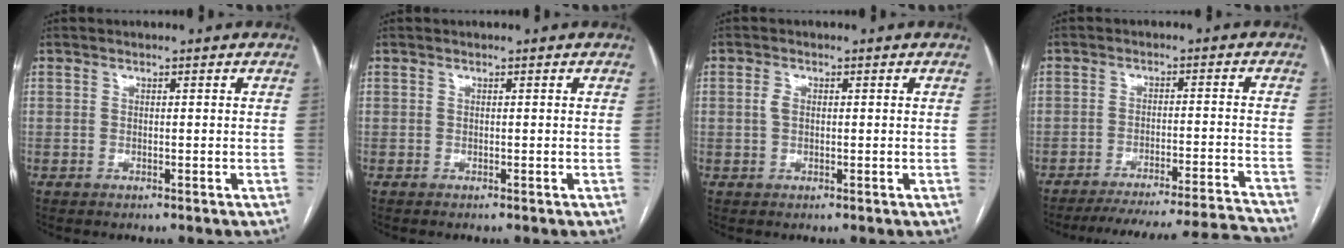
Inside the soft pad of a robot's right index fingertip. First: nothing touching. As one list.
[{"total": 0.0}, {"total": 1.6, "force": [0.2, 1.0, 1.2], "torque": [-0.028, 0.007, 0.005]}, {"total": 20.1, "force": [-19.3, -1.1, 5.4], "torque": [-0.054, -0.008, -0.256]}]